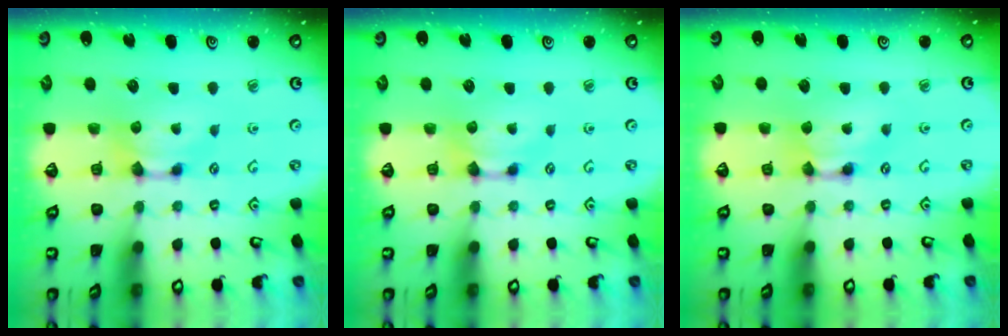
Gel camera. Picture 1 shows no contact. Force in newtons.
{"total": 0.0}
{"total": 1.5, "press": 1.5, "slide": 0.1}